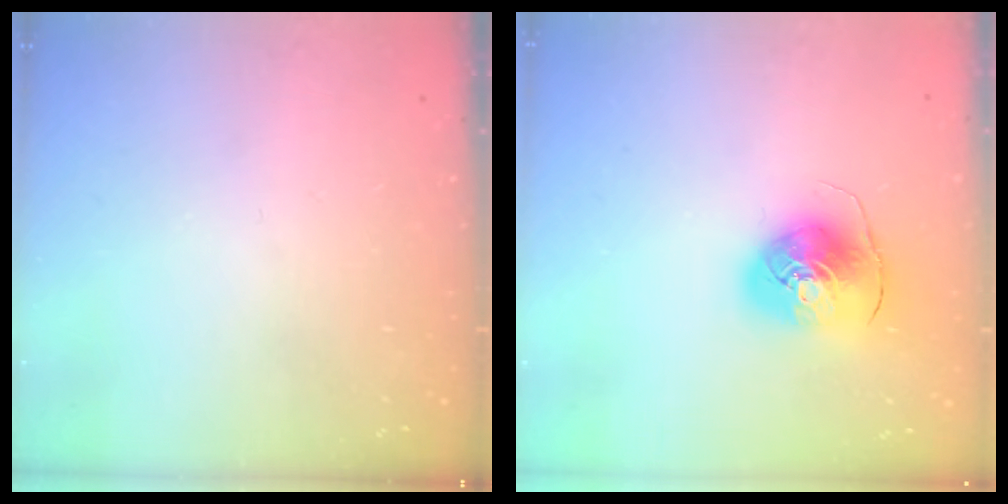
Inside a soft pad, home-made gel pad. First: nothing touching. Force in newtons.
{"total": 9.7, "press": 9.6, "slide": 1.3}